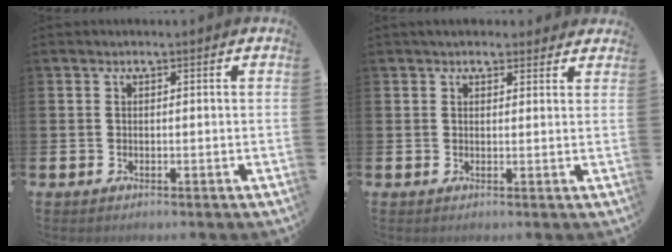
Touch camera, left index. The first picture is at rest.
{"total": 2.6, "force": [2.4, 1.0, 0.2], "torque": [0.003, -0.007, 0.041]}